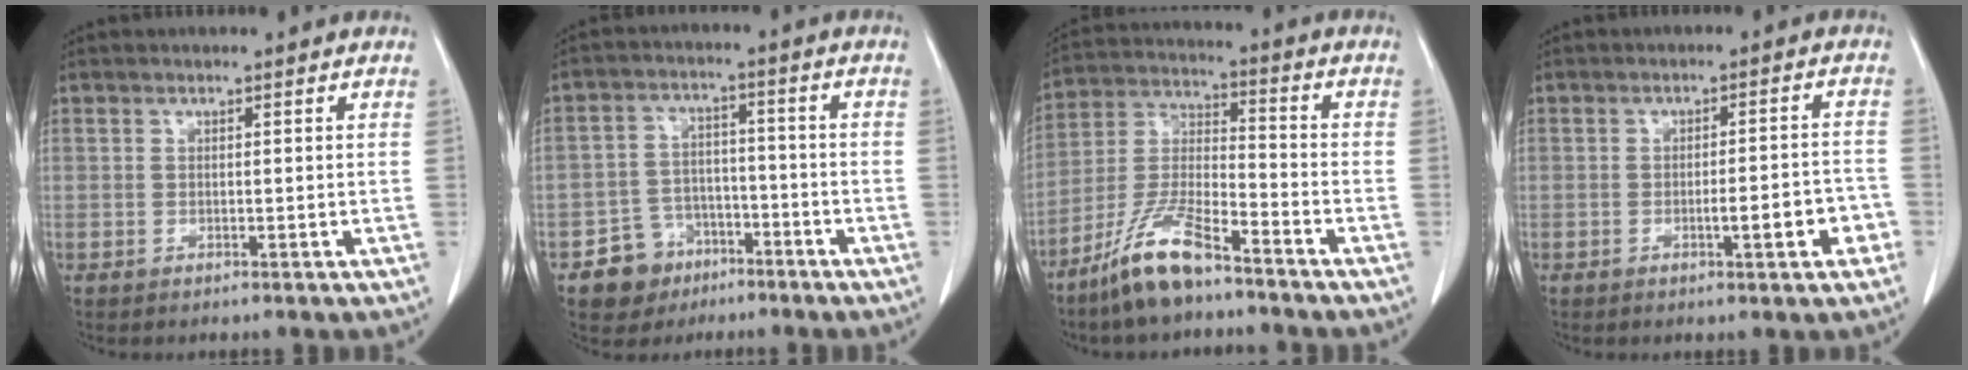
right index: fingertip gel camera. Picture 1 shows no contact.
{"total": 7.1, "force": [-4.1, 5.7, 1.1], "torque": [-0.014, 0.015, -0.063]}
{"total": 11.2, "force": [-8.3, 2.0, 7.2], "torque": [-0.157, -0.014, -0.165]}
{"total": 5.5, "force": [-2.3, 0.9, 4.9], "torque": [-0.065, 0.010, -0.026]}